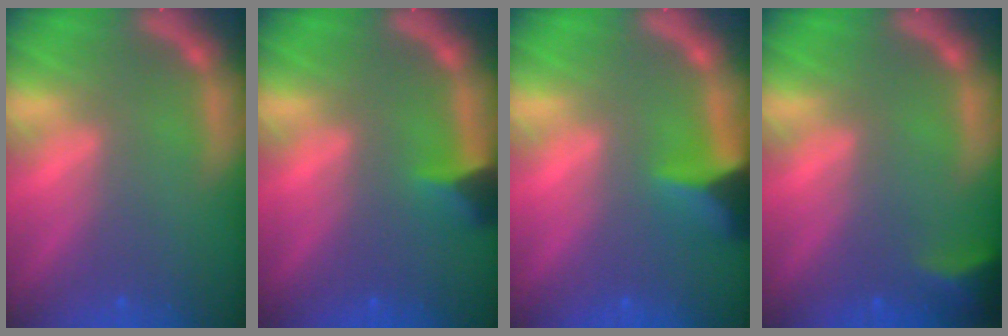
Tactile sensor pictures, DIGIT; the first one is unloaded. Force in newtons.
{"total": 2.4}
{"total": 4.4}
{"total": 2.9}